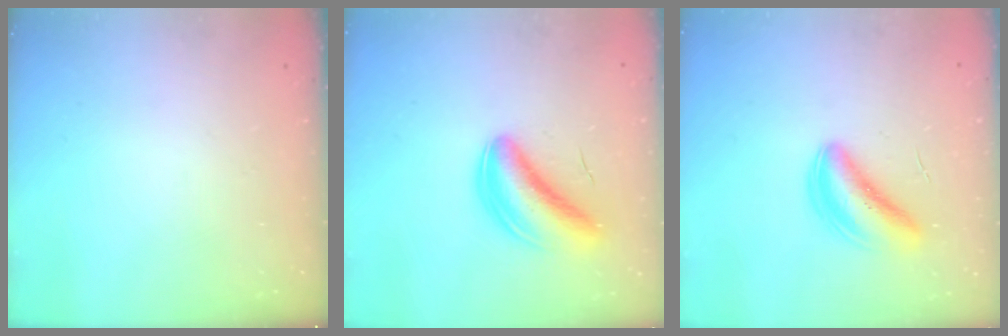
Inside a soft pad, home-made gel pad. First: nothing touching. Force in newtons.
{"total": 7.4, "press": 6.9, "slide": 2.6}
{"total": 5.7, "press": 5.6, "slide": 1.1}